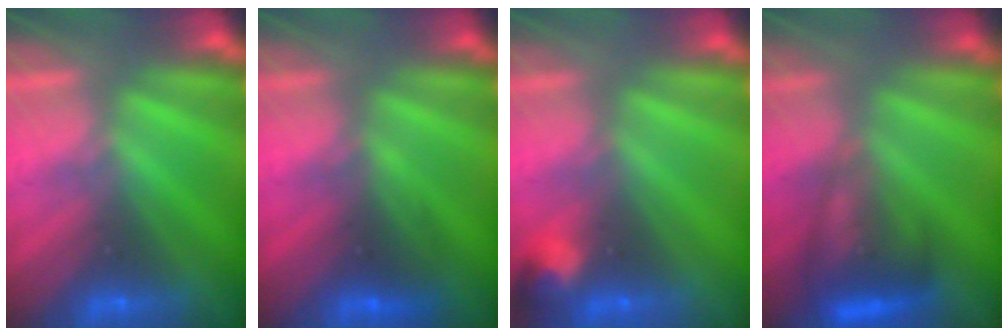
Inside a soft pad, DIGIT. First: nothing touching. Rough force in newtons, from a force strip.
{"total": 2.6}
{"total": 2.8}
{"total": 7.1}